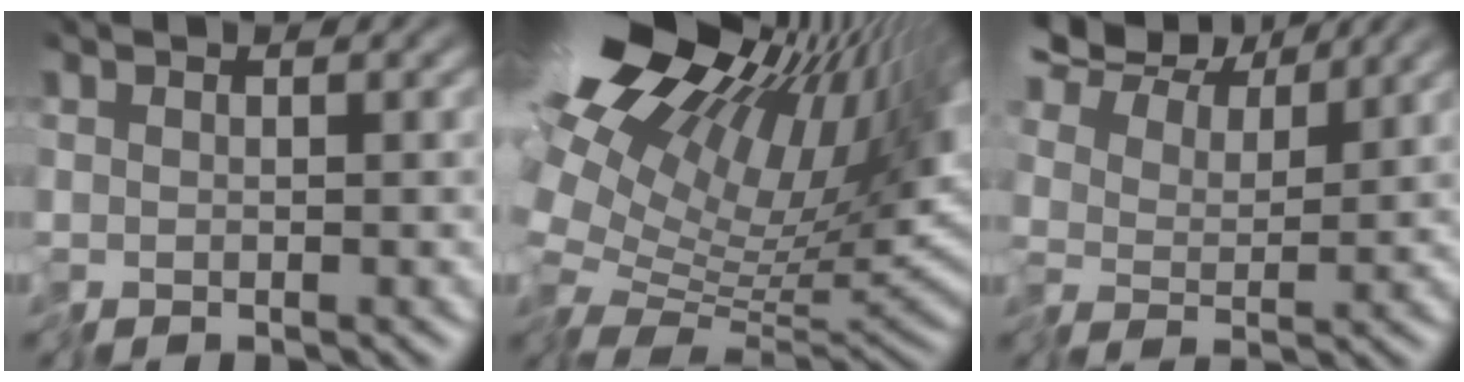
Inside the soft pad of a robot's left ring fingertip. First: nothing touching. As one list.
[{"total": 16.6, "force": [5.6, 7.8, 13.5], "torque": [-0.245, 0.027, 0.106]}, {"total": 7.5, "force": [6.0, 3.1, 3.4], "torque": [-0.081, 0.017, 0.095]}]